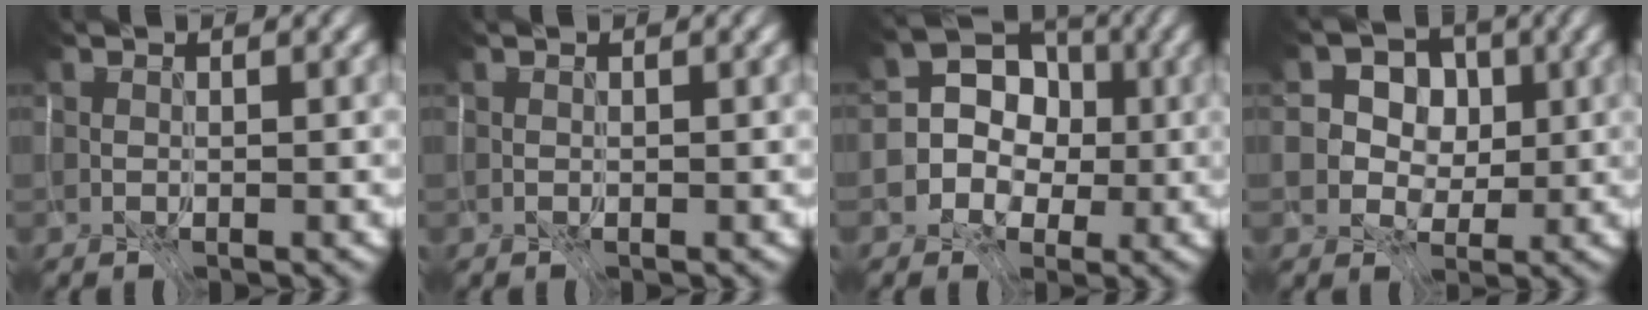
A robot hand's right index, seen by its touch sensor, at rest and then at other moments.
{"total": 0.0}
{"total": 6.8, "force": [-0.7, 6.3, 2.6], "torque": [-0.050, 0.032, -0.048]}
{"total": 9.3, "force": [4.7, 6.0, 5.3], "torque": [-0.082, 0.030, 0.065]}